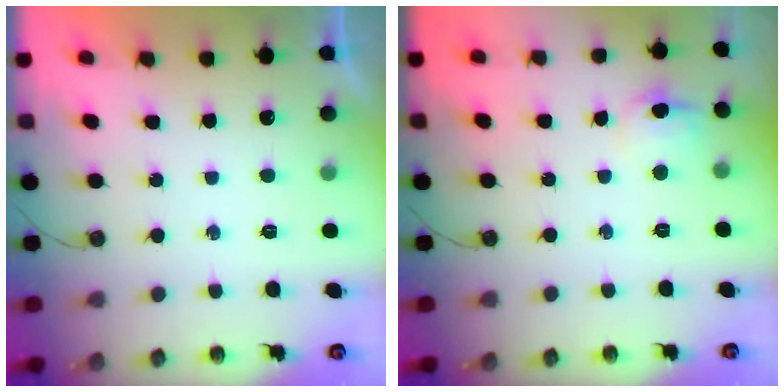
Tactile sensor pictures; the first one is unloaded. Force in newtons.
{"total": 5.3, "press": 5.1, "slide": 1.5}